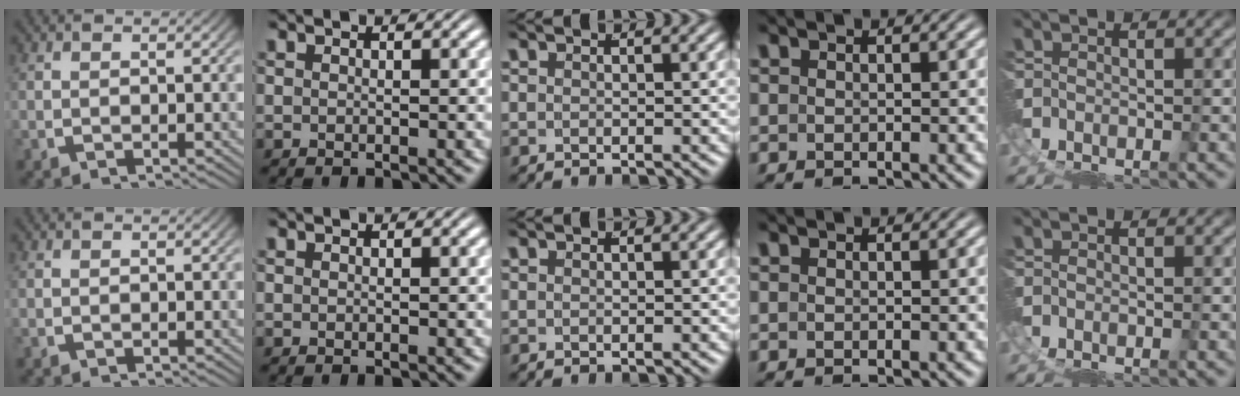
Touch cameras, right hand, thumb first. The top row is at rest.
{}